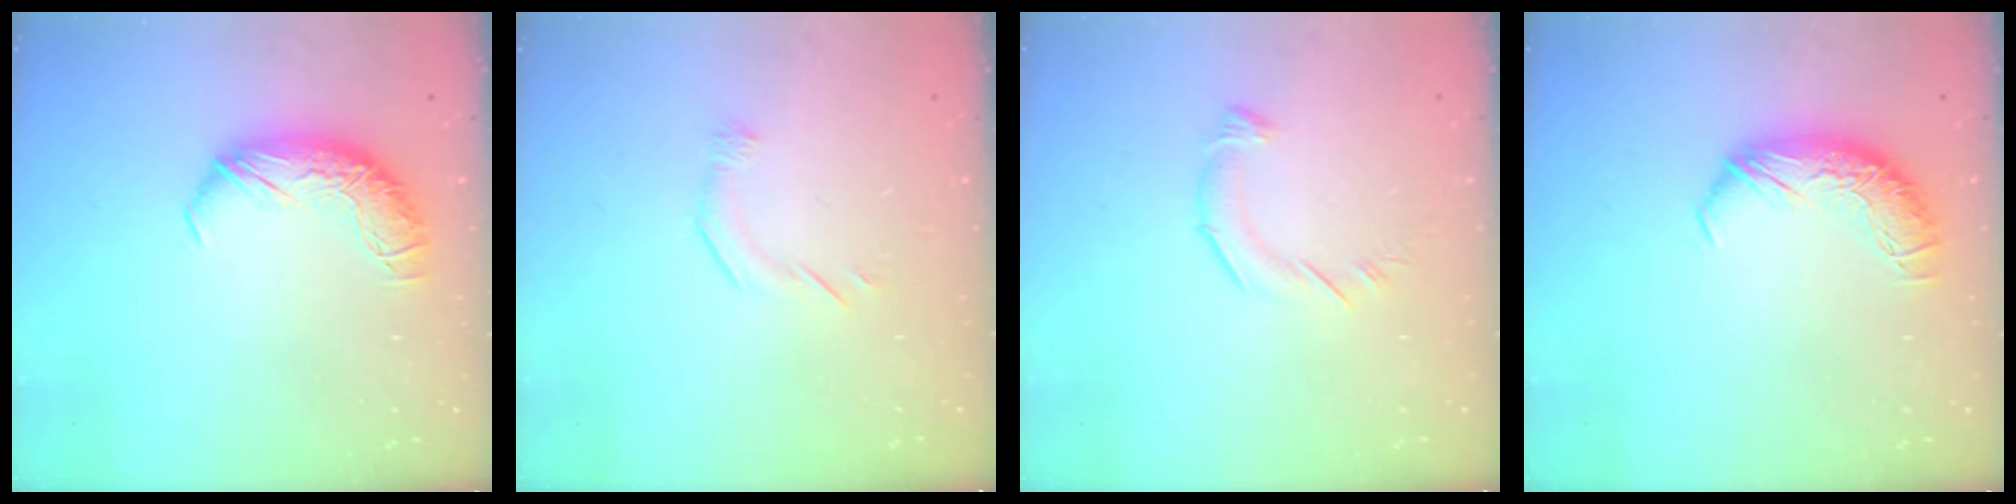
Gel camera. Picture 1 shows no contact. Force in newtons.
{"total": 5.9, "press": 5.8, "slide": 1.1}
{"total": 4.5, "press": 4.5, "slide": 0.6}
{"total": 0.0}